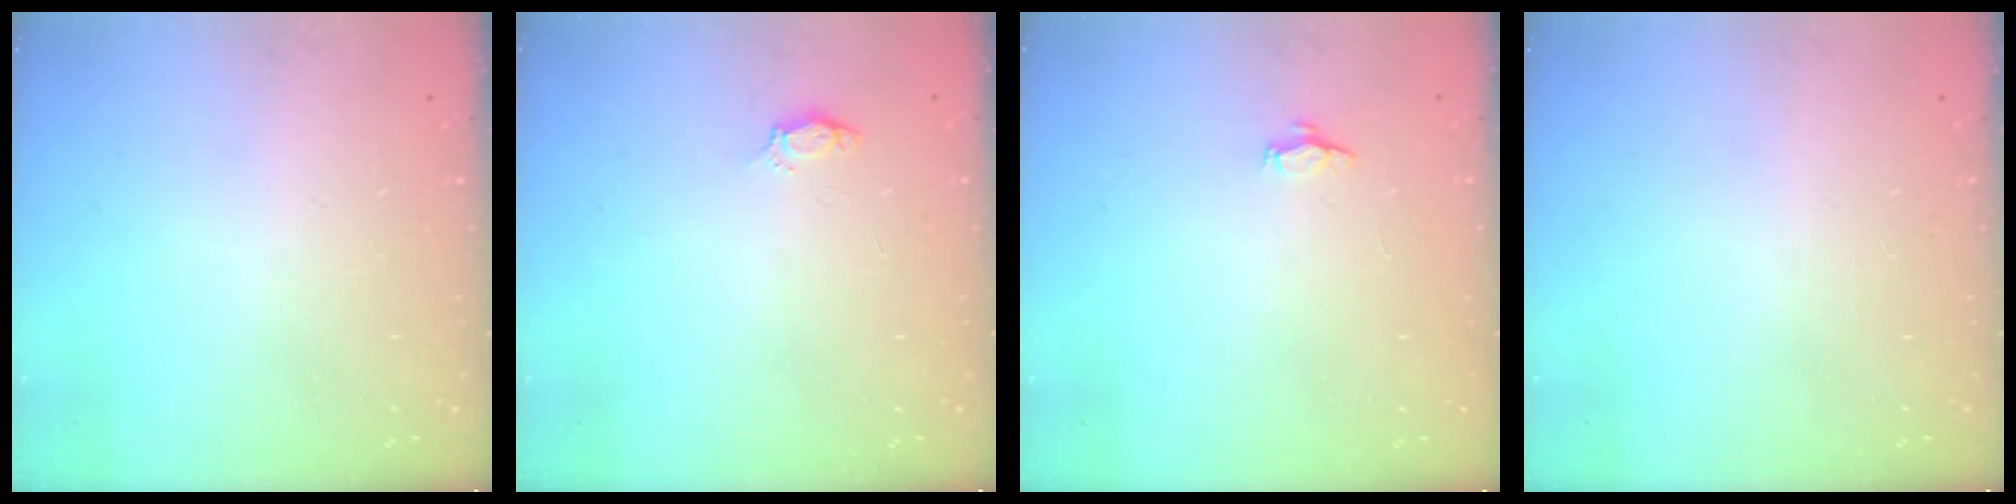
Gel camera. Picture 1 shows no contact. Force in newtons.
{"total": 2.8, "press": 2.7, "slide": 0.4}
{"total": 3.8, "press": 3.8, "slide": 0.3}
{"total": 0.0}